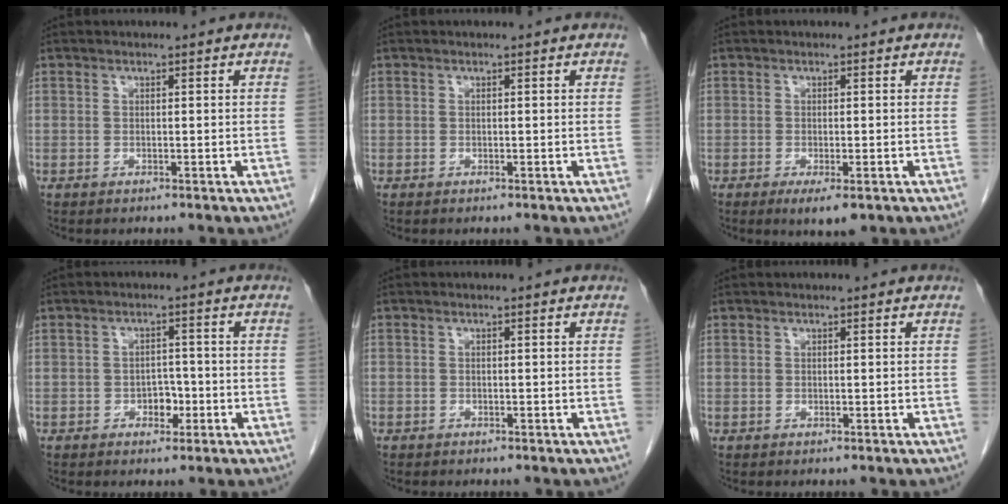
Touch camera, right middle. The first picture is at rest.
{"total": 0.0}
{"total": 3.6, "force": [-1.9, 0.9, 2.9], "torque": [-0.042, -0.007, -0.024]}
{"total": 2.9, "force": [-1.2, 1.9, 1.8], "torque": [-0.021, 0.007, -0.017]}
{"total": 0.7, "force": [-0.5, 0.5, 0.1], "torque": [-0.008, 0.003, -0.010]}
{"total": 0.0}